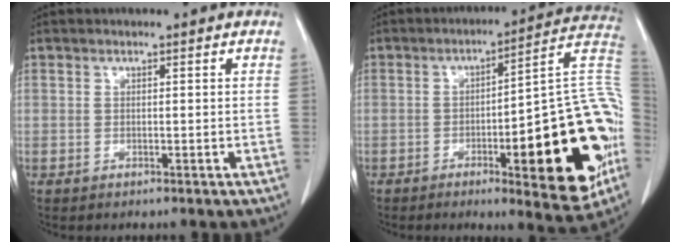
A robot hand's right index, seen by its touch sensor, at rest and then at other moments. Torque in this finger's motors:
{"motor_torque": [1.94, -0.20, 0.95, 0.11]}